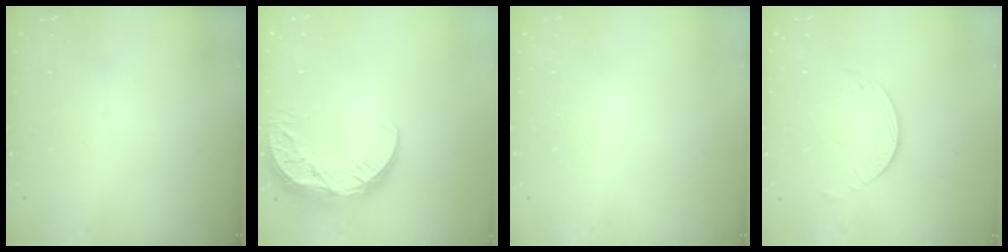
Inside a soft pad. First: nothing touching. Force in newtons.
{"total": 11.3, "press": 11.2, "slide": 0.9}
{"total": 0.0}
{"total": 1.9, "press": 1.9, "slide": 0.2}